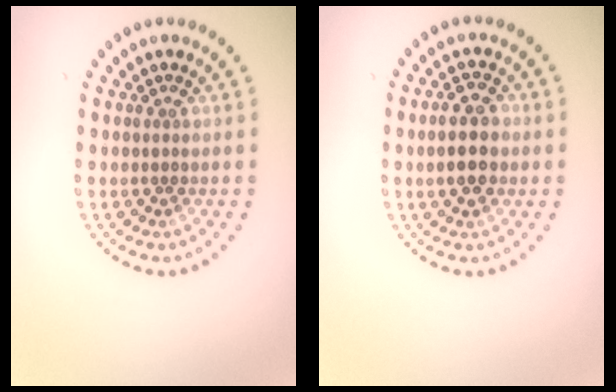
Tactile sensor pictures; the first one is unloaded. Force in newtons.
{"total": 3.4, "press": 3.4, "slide": 0.0}